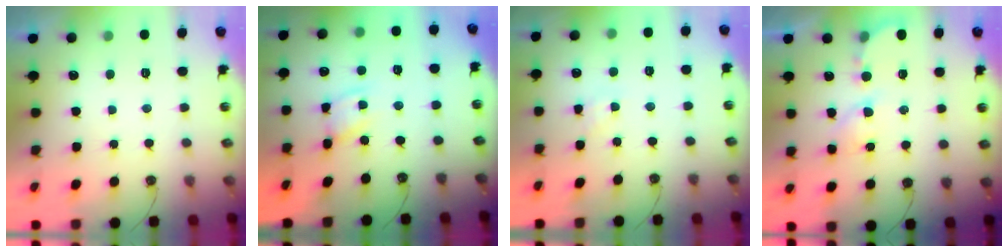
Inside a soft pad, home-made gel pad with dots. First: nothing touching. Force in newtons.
{"total": 3.6, "press": 3.6, "slide": 0.2}
{"total": 2.1, "press": 2.1, "slide": 0.4}
{"total": 6.0, "press": 6.0, "slide": 0.4}